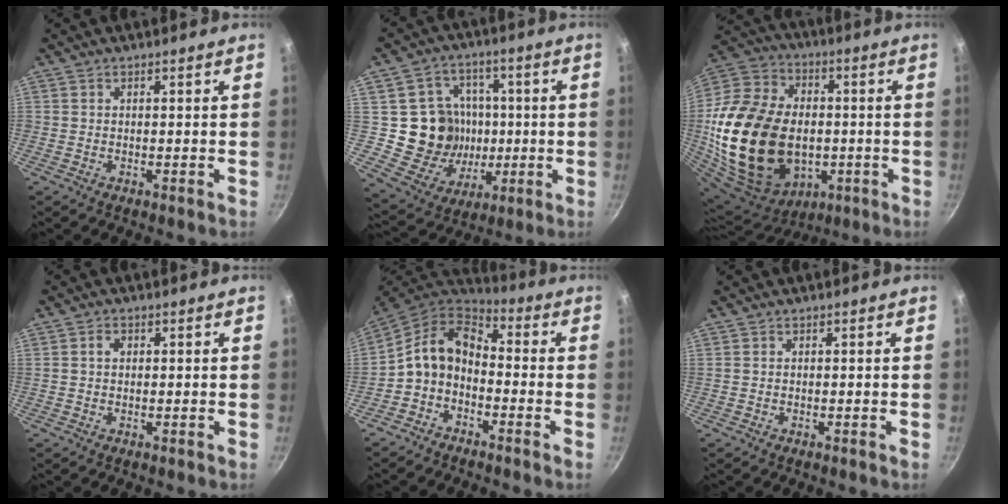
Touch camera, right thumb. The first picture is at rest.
{"total": 14.8, "force": [0.2, 13.7, 5.7], "torque": [-0.056, 0.010, 0.010]}
{"total": 31.8, "force": [-3.0, 22.2, 22.5], "torque": [-0.432, 0.025, -0.037]}
{"total": 1.4, "force": [0.3, 1.1, 0.9], "torque": [-0.012, 0.006, 0.004]}
{"total": 10.7, "force": [-2.2, 7.5, 7.3], "torque": [-0.133, 0.059, -0.059]}
{"total": 0.0}